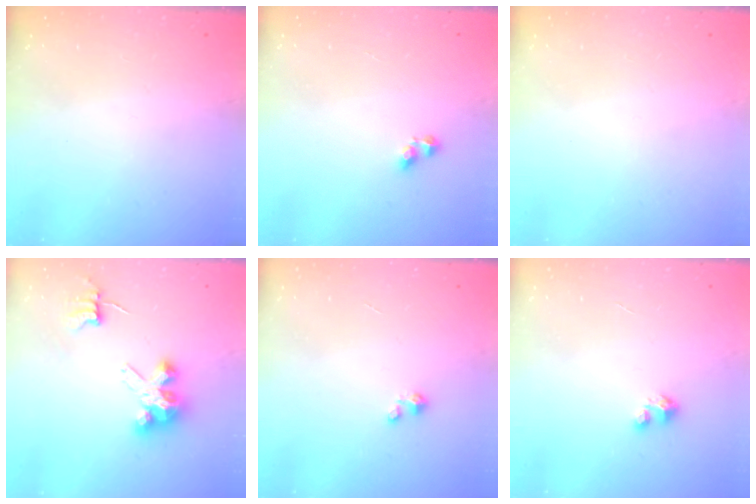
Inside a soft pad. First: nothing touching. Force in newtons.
{"total": 3.0, "press": 3.0, "slide": 0.3}
{"total": 0.0}
{"total": 6.8, "press": 6.8, "slide": 0.5}
{"total": 0.8, "press": 0.7, "slide": 0.3}
{"total": 1.7, "press": 1.7, "slide": 0.1}